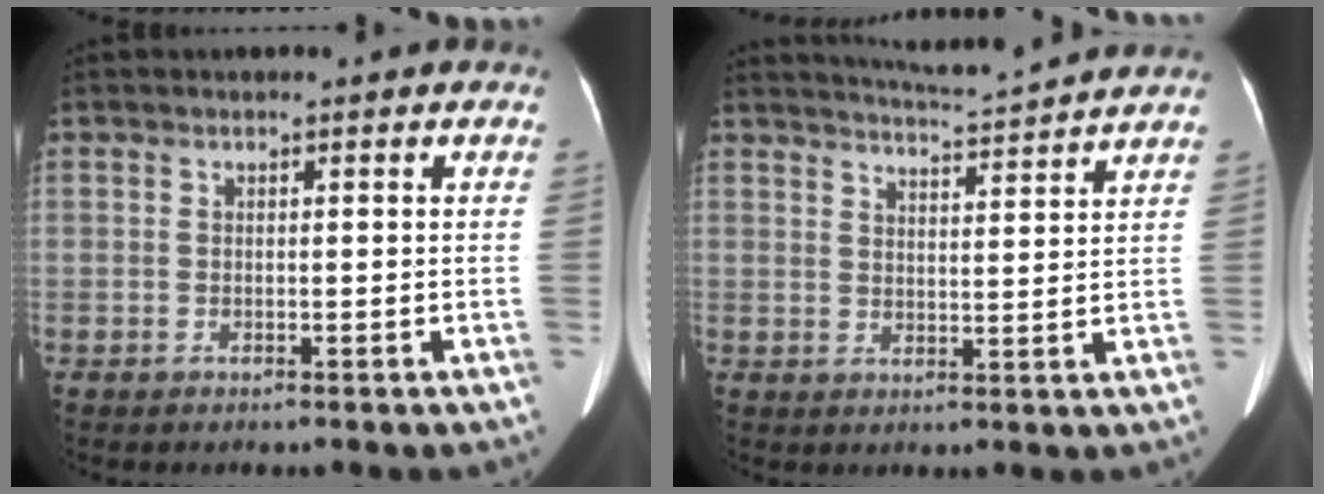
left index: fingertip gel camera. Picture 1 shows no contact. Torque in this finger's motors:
{"motor_torque": [0.02, -0.41, -0.07, 0.01]}